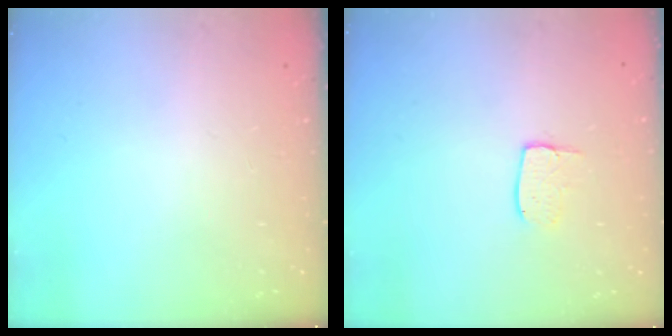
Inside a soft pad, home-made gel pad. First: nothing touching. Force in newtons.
{"total": 5.6, "press": 5.6, "slide": 0.3}